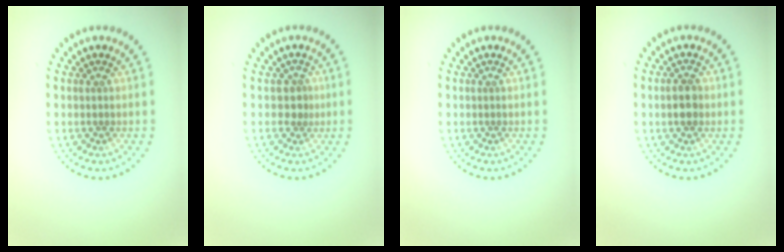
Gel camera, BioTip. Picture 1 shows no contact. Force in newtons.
{"total": 1.3, "press": 0.8, "slide": 0.9}
{"total": 0.0}
{"total": 2.0, "press": 2.0, "slide": 0.2}